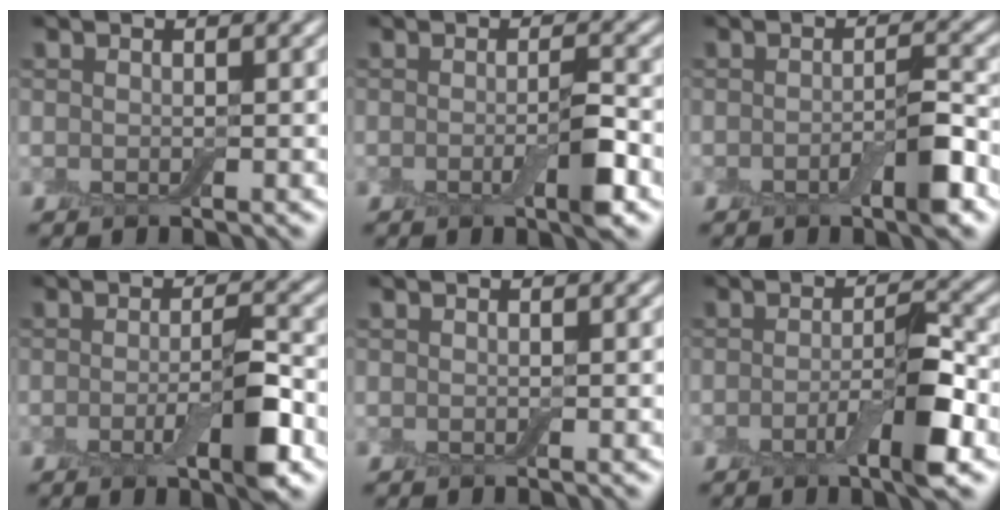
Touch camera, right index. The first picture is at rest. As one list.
[{"total": 2.9, "force": [-0.8, 0.5, 2.8], "torque": [-0.044, -0.003, -0.015]}, {"total": 3.3, "force": [-1.4, 0.8, 2.9], "torque": [-0.045, 0.001, -0.025]}, {"total": 4.4, "force": [-1.3, 1.0, 4.1], "torque": [-0.069, -0.005, -0.023]}, {"total": 0.0}, {"total": 4.6, "force": [-1.6, 0.9, 4.2], "torque": [-0.070, 0.001, -0.033]}]